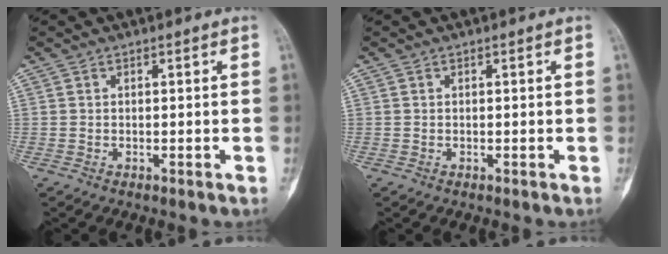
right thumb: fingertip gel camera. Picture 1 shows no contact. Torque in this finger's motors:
{"motor_torque": [0.06, 0.04, -0.01, -0.01, 0.03]}